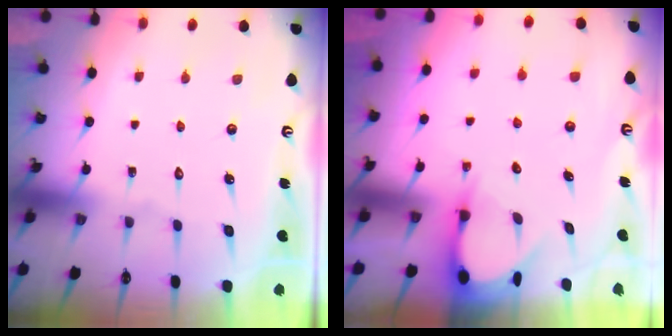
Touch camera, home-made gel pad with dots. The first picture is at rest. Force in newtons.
{"total": 3.5, "press": 3.5, "slide": 0.4}